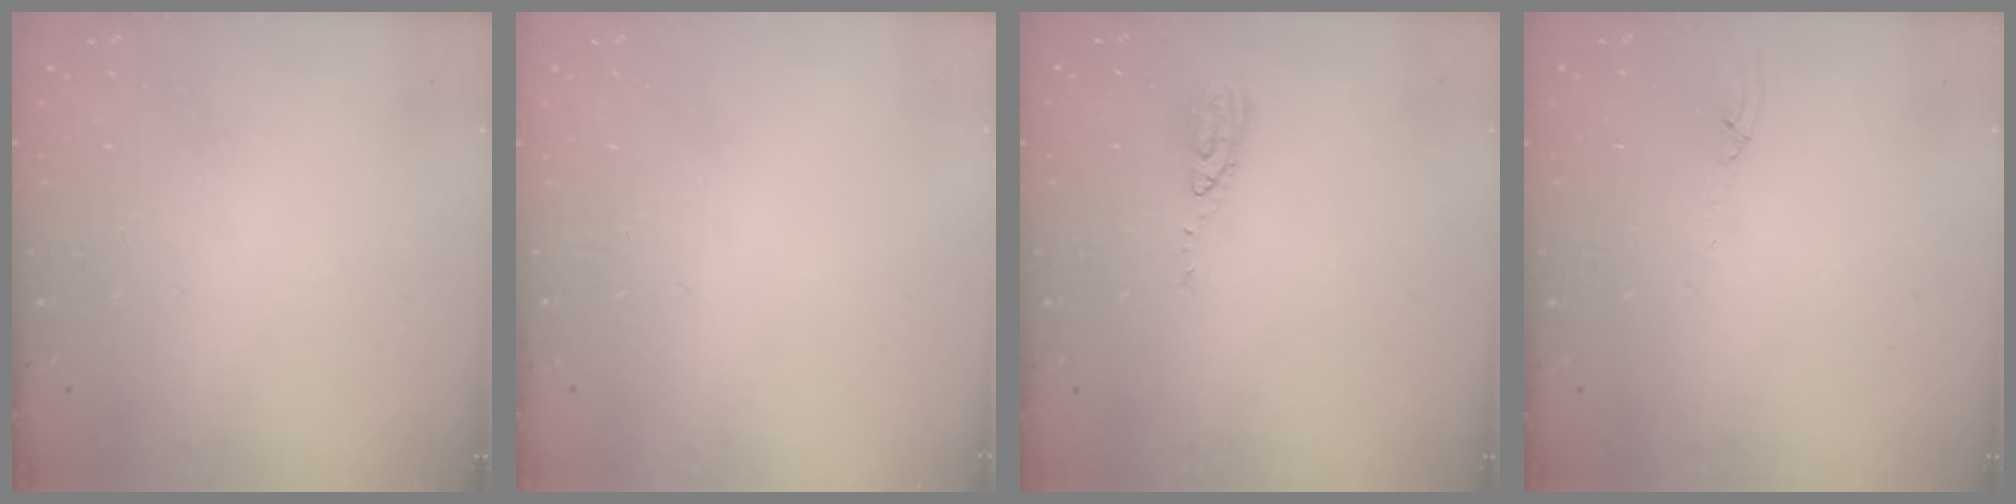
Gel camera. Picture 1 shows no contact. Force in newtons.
{"total": 0.0}
{"total": 6.5, "press": 6.5, "slide": 0.5}
{"total": 3.5, "press": 3.5, "slide": 0.4}